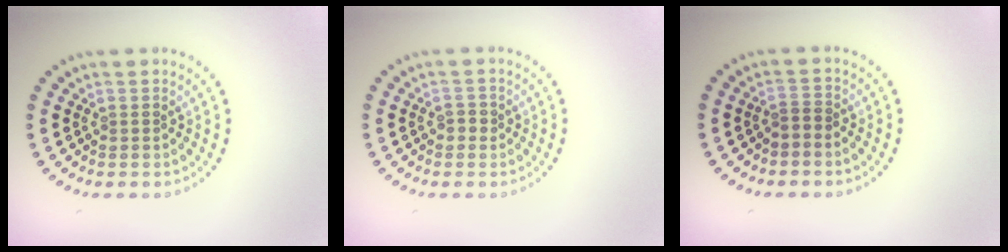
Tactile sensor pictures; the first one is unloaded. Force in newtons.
{"total": 1.0, "press": 1.0, "slide": 0.3}
{"total": 0.9, "press": 0.7, "slide": 0.7}